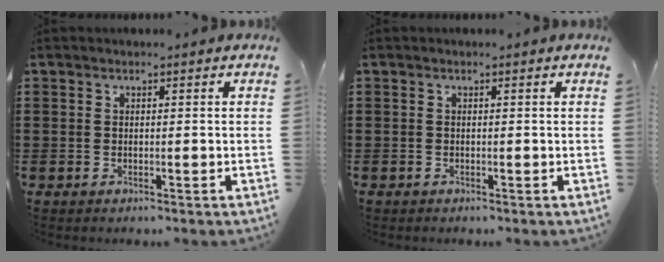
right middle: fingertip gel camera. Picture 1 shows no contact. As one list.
[{"total": 0.0}]